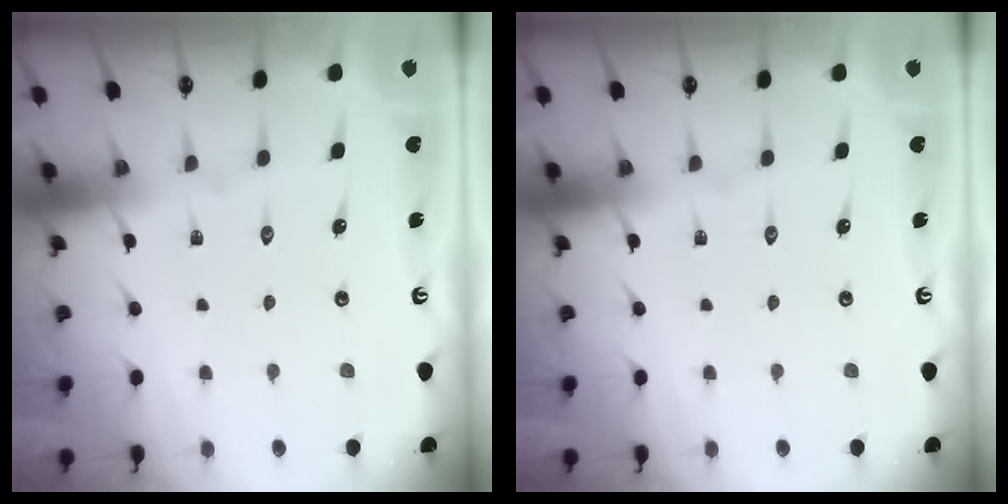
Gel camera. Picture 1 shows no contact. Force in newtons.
{"total": 0.0}